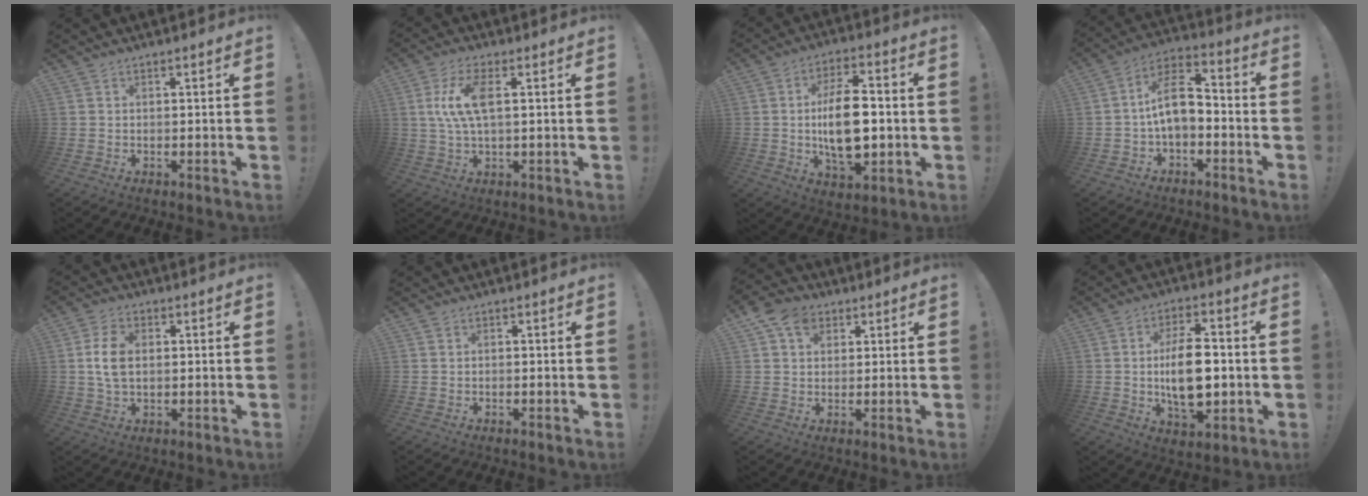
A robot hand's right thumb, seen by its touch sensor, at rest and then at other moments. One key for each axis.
{"total": 10.1, "fx": 1.6, "fy": 3.9, "fz": 9.2, "tx": -0.178, "ty": -0.003, "tz": 0.027}
{"total": 16.3, "fx": -0.6, "fy": 8.6, "fz": 13.8, "tx": -0.247, "ty": 0.000, "tz": -0.017}
{"total": 11.2, "fx": -0.6, "fy": 6.5, "fz": 9.1, "tx": -0.151, "ty": 0.015, "tz": -0.008}
{"total": 8.3, "fx": 0.8, "fy": 5.2, "fz": 6.4, "tx": -0.125, "ty": -0.002, "tz": 0.013}
{"total": 0.0}
{"total": 8.0, "fx": 3.7, "fy": 5.9, "fz": 4.0, "tx": -0.065, "ty": -0.002, "tz": 0.071}
{"total": 15.5, "fx": -0.6, "fy": 8.3, "fz": 13.1, "tx": -0.228, "ty": -0.006, "tz": -0.019}